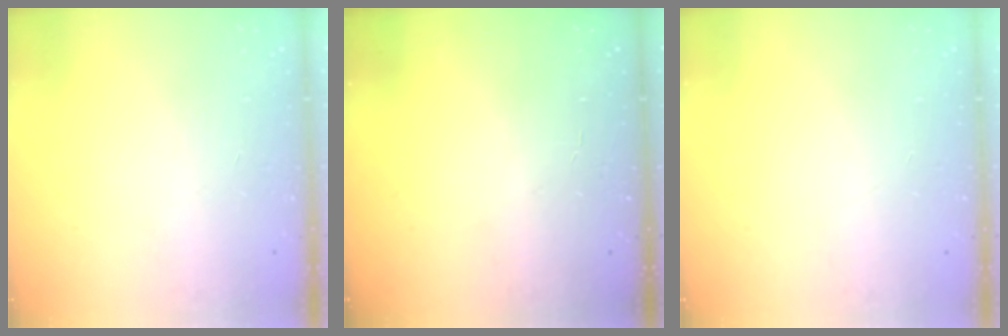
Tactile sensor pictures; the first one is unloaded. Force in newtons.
{"total": 0.9, "press": 0.9, "slide": 0.1}
{"total": 0.0}